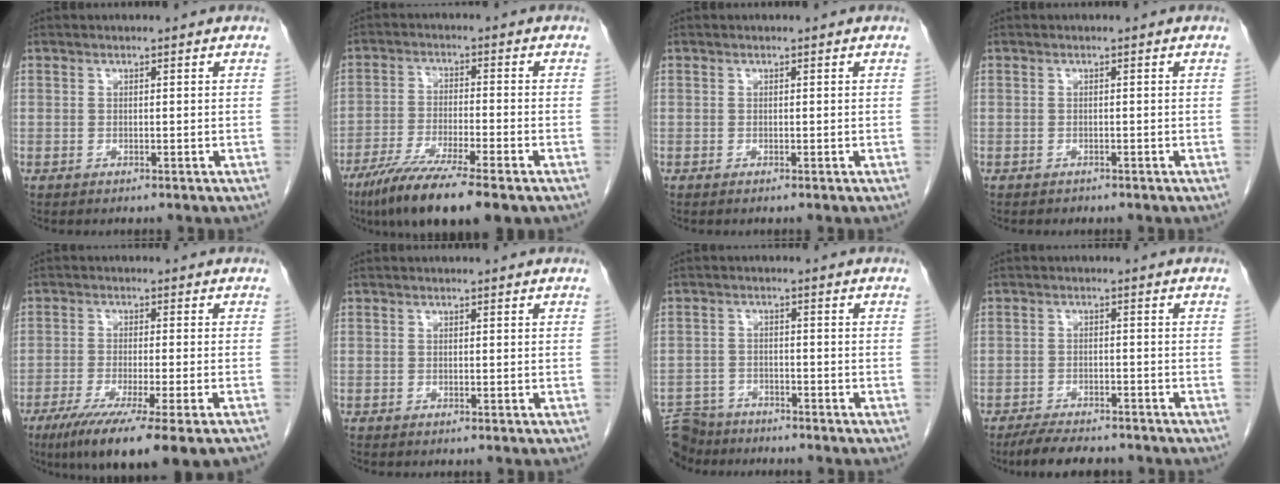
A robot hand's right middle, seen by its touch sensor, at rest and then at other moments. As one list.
[{"total": 11.6, "force": [-8.0, 0.8, 8.4], "torque": [-0.145, -0.031, -0.133]}, {"total": 0.0}, {"total": 0.9, "force": [-0.8, 0.4, 0.1], "torque": [-0.011, -0.001, -0.011]}, {"total": 13.8, "force": [-9.6, -0.1, 9.9], "torque": [-0.142, -0.041, -0.147]}, {"total": 0.0}, {"total": 8.4, "force": [-7.6, 3.3, 0.8], "torque": [-0.020, 0.005, -0.128]}, {"total": 7.9, "force": [-6.9, 2.1, 3.2], "torque": [-0.052, -0.012, -0.106]}]